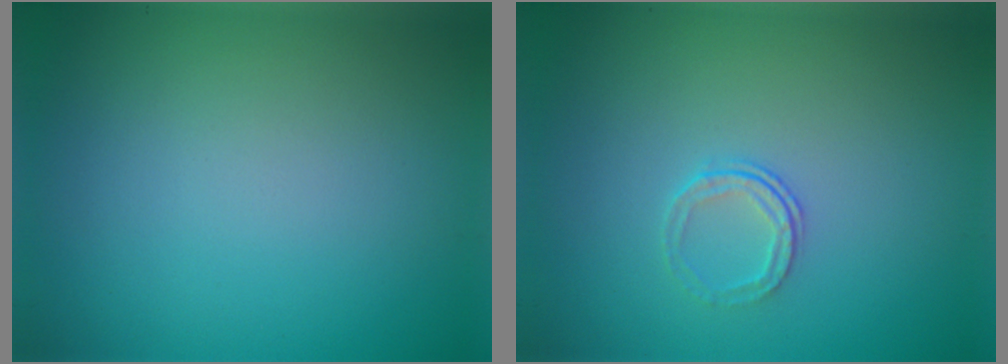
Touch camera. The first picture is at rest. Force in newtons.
{"total": 1.3, "press": 0.9, "slide": 0.9}